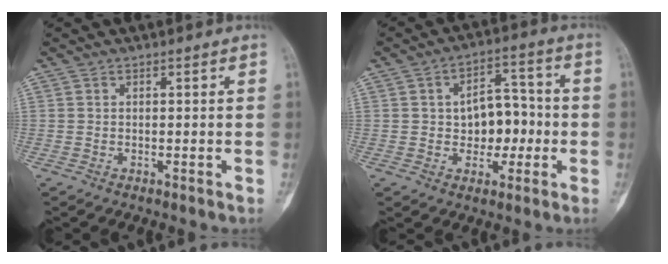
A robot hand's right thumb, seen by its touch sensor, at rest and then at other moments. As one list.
[{"total": 9.6, "force": [-0.9, 6.6, 6.9], "torque": [-0.061, 0.030, -0.015]}]